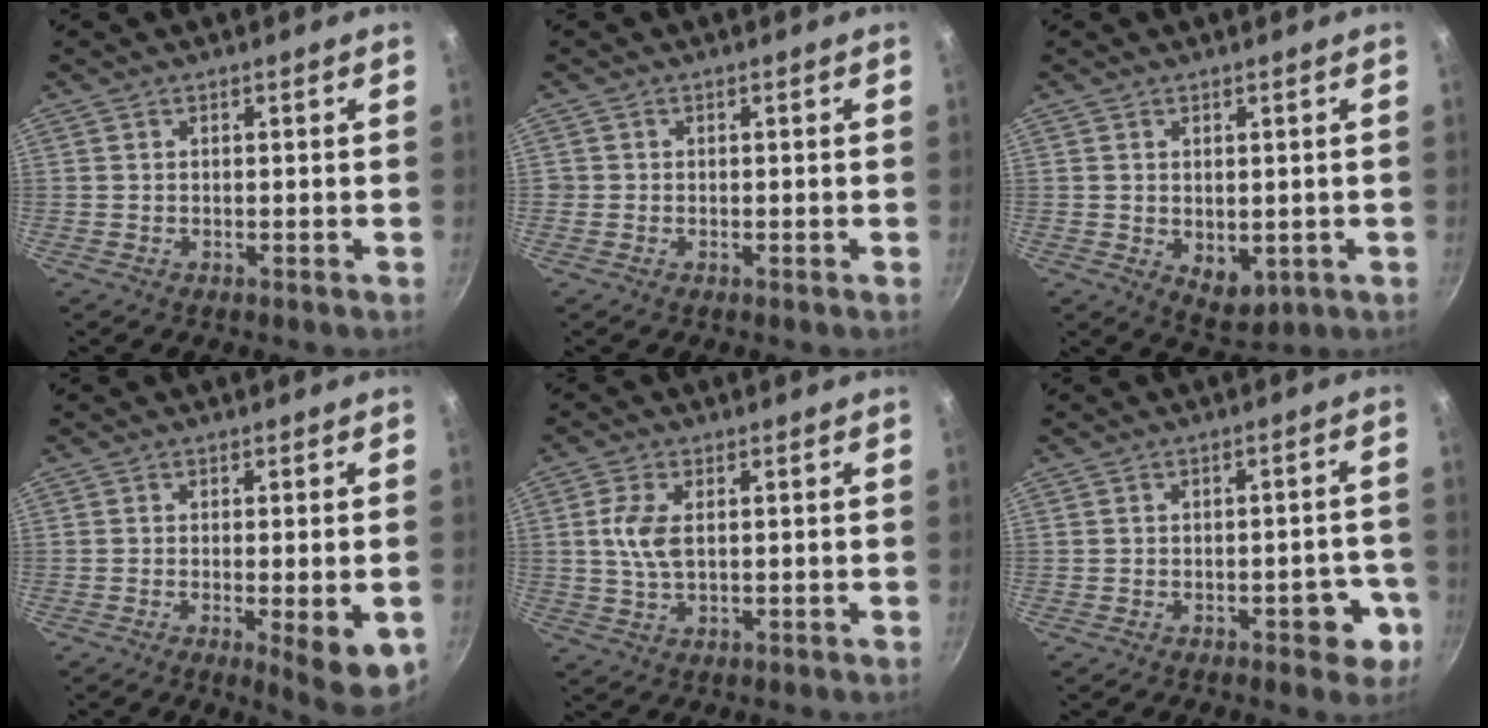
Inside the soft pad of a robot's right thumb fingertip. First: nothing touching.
{"total": 0.6, "force": [-0.1, 0.6, 0.0], "torque": [0.001, 0.001, -0.003]}
{"total": 5.4, "force": [-0.2, 3.6, 4.0], "torque": [-0.043, -0.014, 0.008]}
{"total": 8.4, "force": [-2.2, 2.1, 7.8], "torque": [-0.103, -0.006, -0.024]}
{"total": 5.9, "force": [0.9, 3.1, 5.0], "torque": [-0.102, 0.003, 0.018]}
{"total": 6.3, "force": [-2.7, 3.2, 4.7], "torque": [-0.028, 0.025, -0.030]}